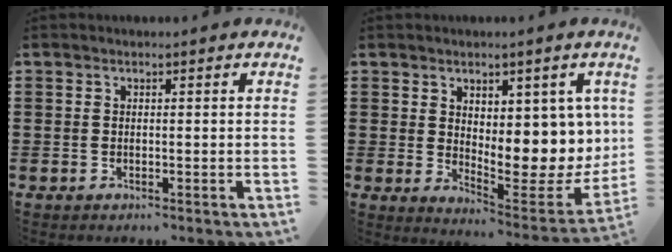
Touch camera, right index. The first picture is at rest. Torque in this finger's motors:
{"motor_torque": [2.14, 0.00, 1.05, 0.14]}